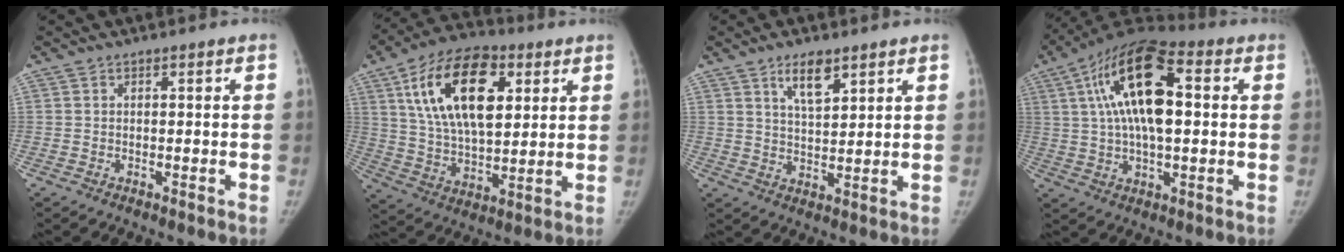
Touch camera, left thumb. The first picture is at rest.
{"total": 20.7, "force": [7.3, 11.1, 15.9], "torque": [-0.249, -0.014, 0.122]}
{"total": 6.2, "force": [3.9, 2.4, 4.2], "torque": [-0.058, -0.027, 0.067]}
{"total": 18.9, "force": [4.0, 8.6, 16.3], "torque": [-0.289, 0.022, 0.056]}